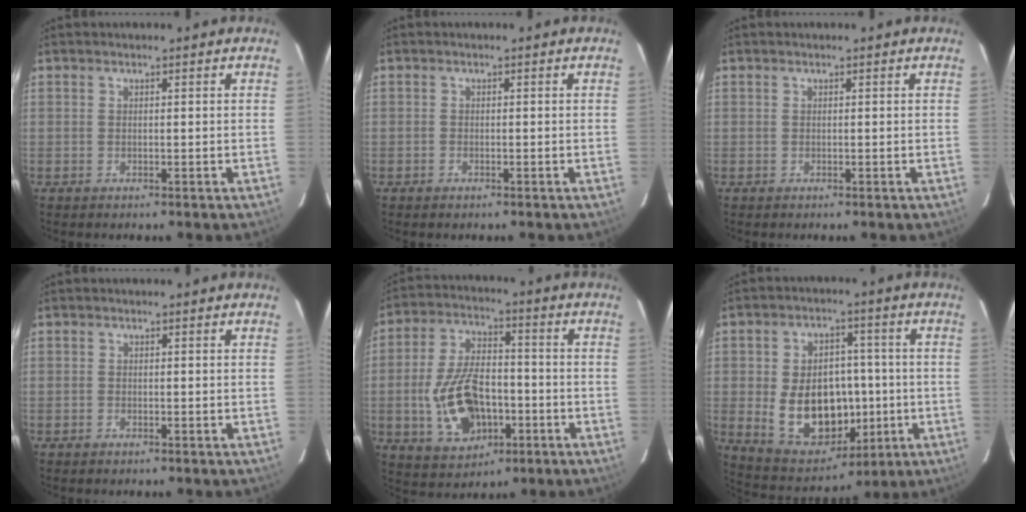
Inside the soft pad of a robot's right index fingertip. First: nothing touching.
{"total": 0.6, "force": [-0.5, 0.3, 0.2], "torque": [-0.003, 0.002, -0.009]}
{"total": 0.0}
{"total": 0.5, "force": [-0.5, 0.2, 0.1], "torque": [-0.002, 0.002, -0.009]}
{"total": 14.9, "force": [-4.1, 8.7, 11.4], "torque": [-0.238, 0.007, -0.056]}
{"total": 16.2, "force": [-2.2, 11.5, 11.2], "torque": [-0.227, 0.005, -0.006]}